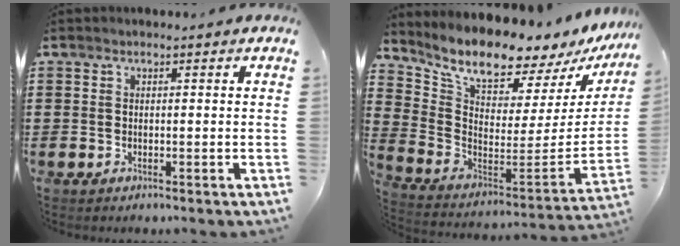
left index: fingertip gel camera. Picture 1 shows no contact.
{"total": 8.8, "force": [8.1, 1.1, 3.2], "torque": [-0.094, -0.081, 0.133]}